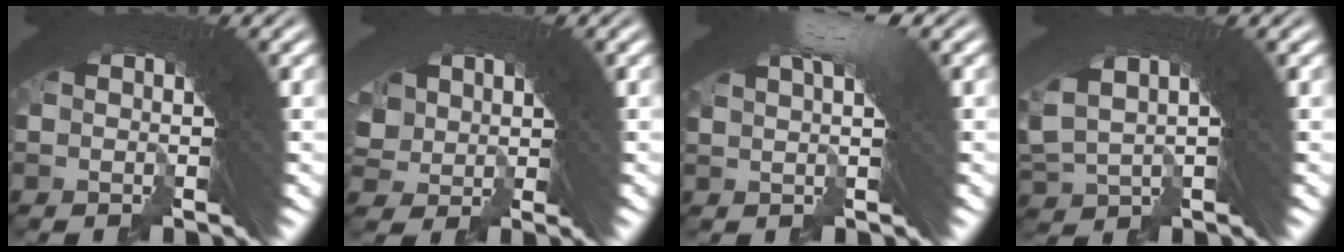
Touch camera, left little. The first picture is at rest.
{"total": 3.0, "force": [-0.7, 2.6, 1.2], "torque": [-0.033, -0.023, 0.008]}
{"total": 2.7, "force": [1.6, -0.7, 2.1], "torque": [-0.009, 0.019, 0.025]}
{"total": 4.0, "force": [1.0, 2.6, 2.9], "torque": [-0.058, 0.007, 0.023]}